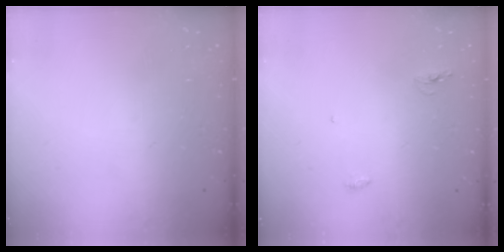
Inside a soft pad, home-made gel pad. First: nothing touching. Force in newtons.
{"total": 7.7, "press": 4.3, "slide": 6.3}